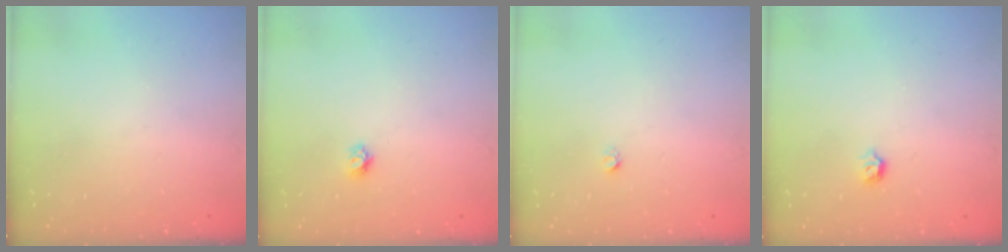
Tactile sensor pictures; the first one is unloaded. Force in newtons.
{"total": 3.7, "press": 3.7, "slide": 0.2}
{"total": 1.6, "press": 1.5, "slide": 0.1}
{"total": 4.0, "press": 3.9, "slide": 0.7}